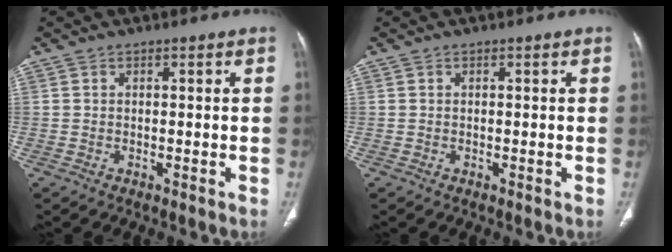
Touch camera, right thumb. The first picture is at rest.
{"total": 0.0}